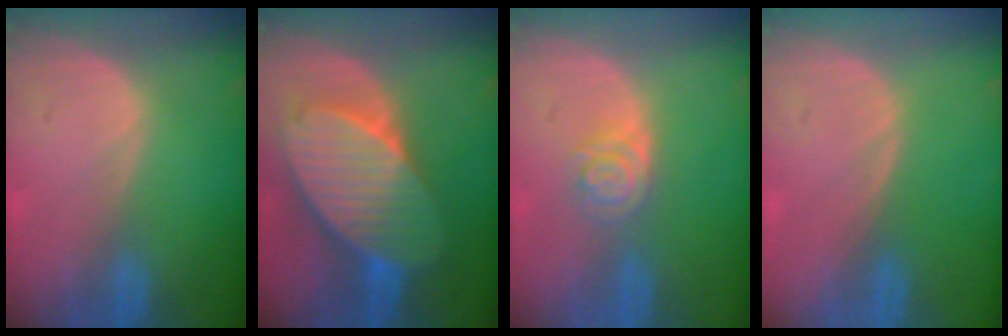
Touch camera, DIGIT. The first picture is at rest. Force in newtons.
{"total": 10.9, "press": 10.9, "slide": 0.5}
{"total": 4.0, "press": 3.6, "slide": 1.9}
{"total": 0.0}